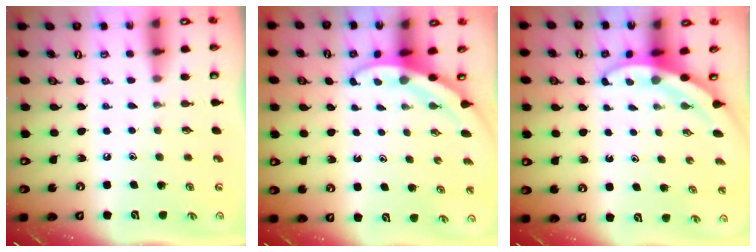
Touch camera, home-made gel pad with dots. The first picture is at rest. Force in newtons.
{"total": 3.4, "press": 3.4, "slide": 0.1}
{"total": 3.5, "press": 3.5, "slide": 0.2}